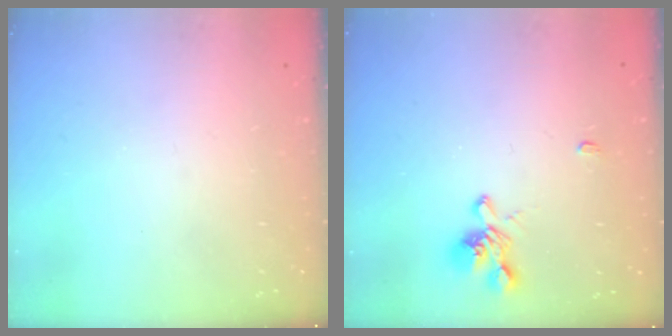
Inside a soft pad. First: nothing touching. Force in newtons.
{"total": 1.3, "press": 0.7, "slide": 1.1}